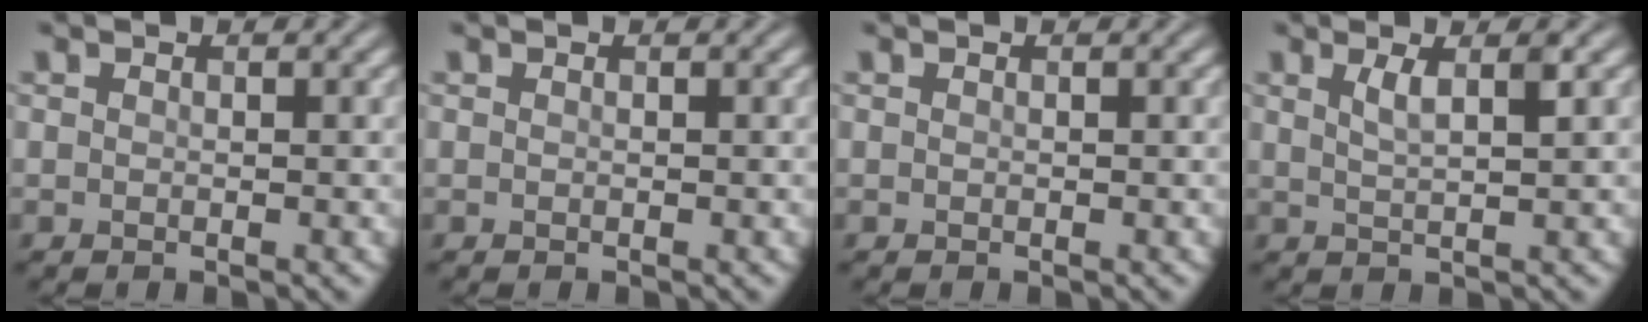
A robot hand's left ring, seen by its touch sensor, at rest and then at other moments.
{"total": 0.0}
{"total": 0.0}
{"total": 2.3, "force": [1.0, 0.6, 2.0], "torque": [-0.031, 0.002, 0.015]}